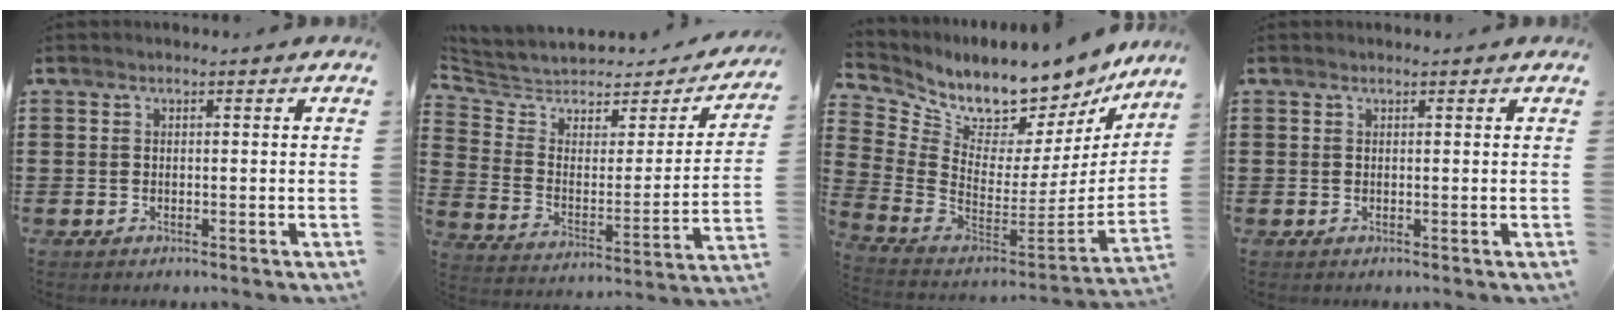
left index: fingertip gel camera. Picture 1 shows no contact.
{"total": 4.5, "force": [4.0, 2.0, 0.7], "torque": [-0.047, -0.034, 0.063]}
{"total": 8.2, "force": [7.8, 2.1, 1.2], "torque": [-0.067, -0.083, 0.133]}
{"total": 0.0}